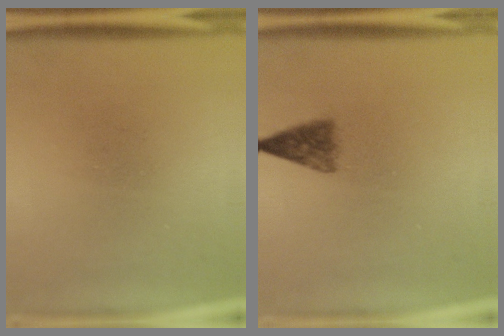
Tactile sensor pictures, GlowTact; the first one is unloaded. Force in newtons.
{"total": 3.4}